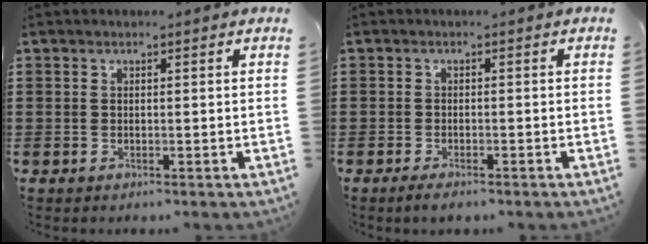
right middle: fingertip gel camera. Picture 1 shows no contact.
{"total": 1.4, "force": [-1.2, 0.2, 0.6], "torque": [-0.012, 0.000, -0.023]}